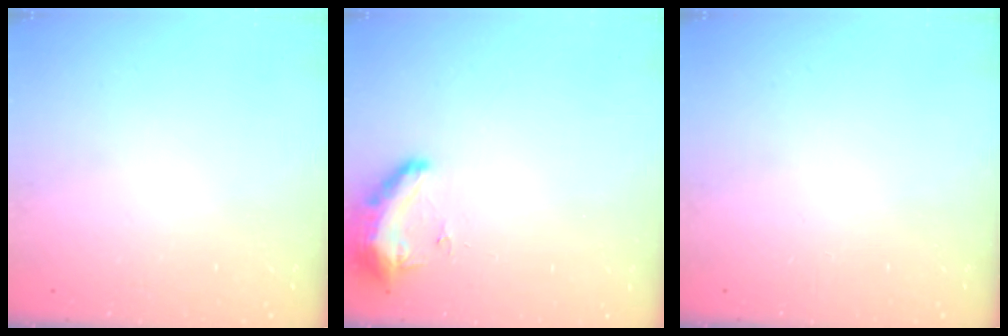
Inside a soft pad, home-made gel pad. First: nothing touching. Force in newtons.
{"total": 14.6, "press": 10.5, "slide": 10.2}
{"total": 0.0}